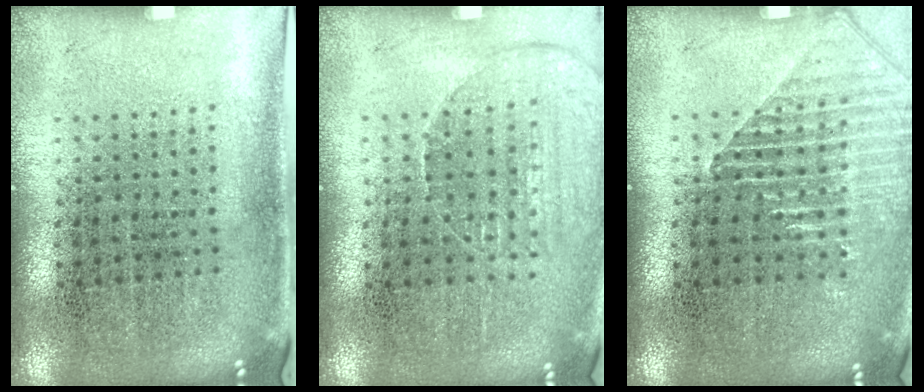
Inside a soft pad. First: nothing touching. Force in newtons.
{"total": 1.2, "press": 1.2, "slide": 0.1}
{"total": 1.3, "press": 1.3, "slide": 0.1}